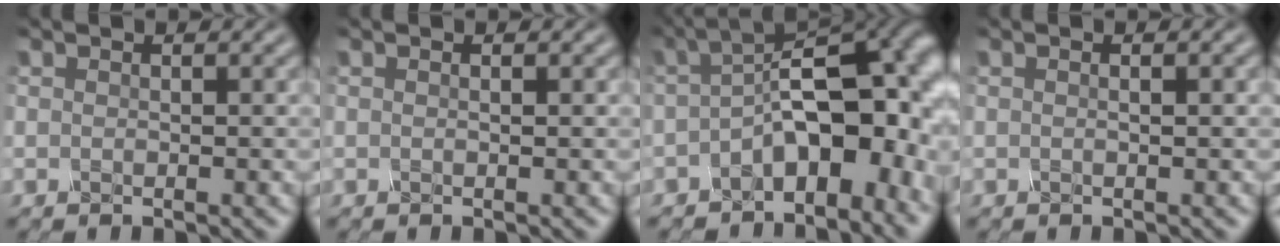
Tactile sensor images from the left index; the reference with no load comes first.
{"total": 0.0}
{"total": 10.5, "force": [-2.3, 5.5, 8.7], "torque": [-0.107, 0.014, -0.044]}
{"total": 1.0, "force": [0.1, 0.2, 0.9], "torque": [-0.014, 0.003, -0.002]}